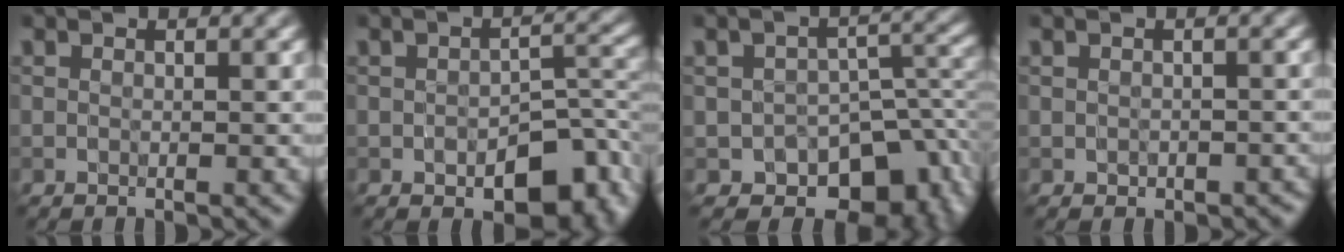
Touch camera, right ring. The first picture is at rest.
{"total": 6.4, "force": [-2.6, 3.6, 4.6], "torque": [-0.059, -0.005, -0.036]}
{"total": 8.5, "force": [-4.3, 5.4, 5.0], "torque": [-0.047, -0.023, -0.056]}
{"total": 1.3, "force": [-0.5, 1.0, 0.6], "torque": [-0.007, -0.008, -0.006]}